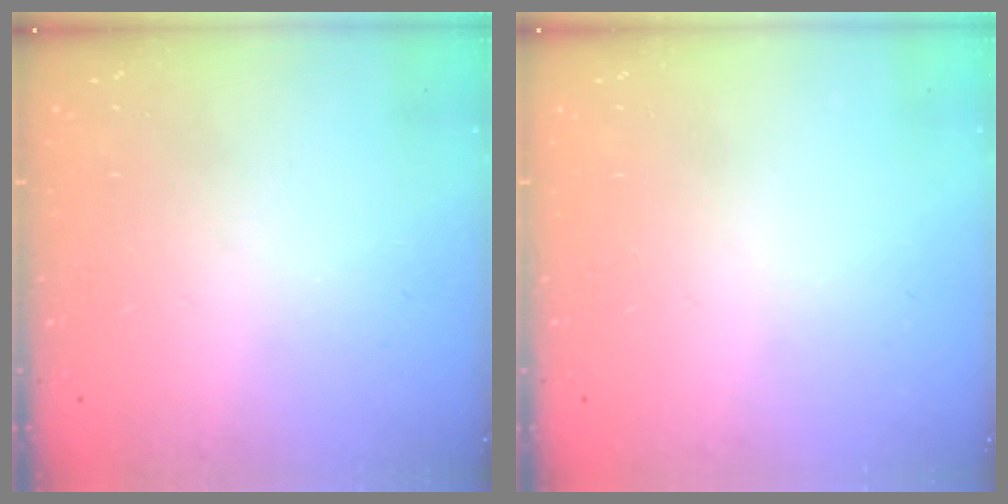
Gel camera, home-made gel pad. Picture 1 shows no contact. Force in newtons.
{"total": 0.0}